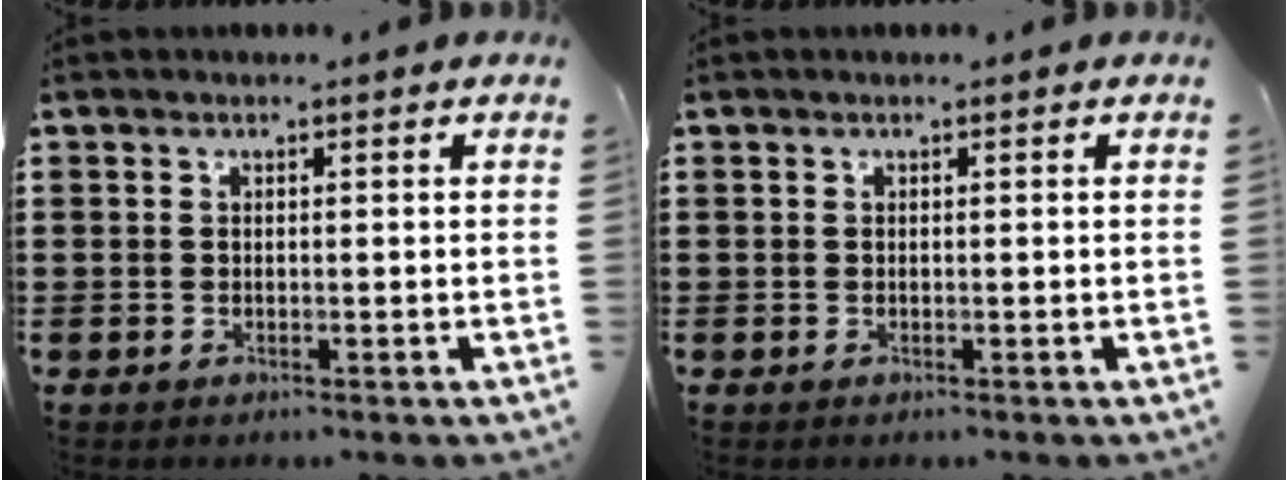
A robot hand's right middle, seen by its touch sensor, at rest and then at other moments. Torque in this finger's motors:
{"motor_torque": [0.12, -0.34, -0.02, -0.01]}